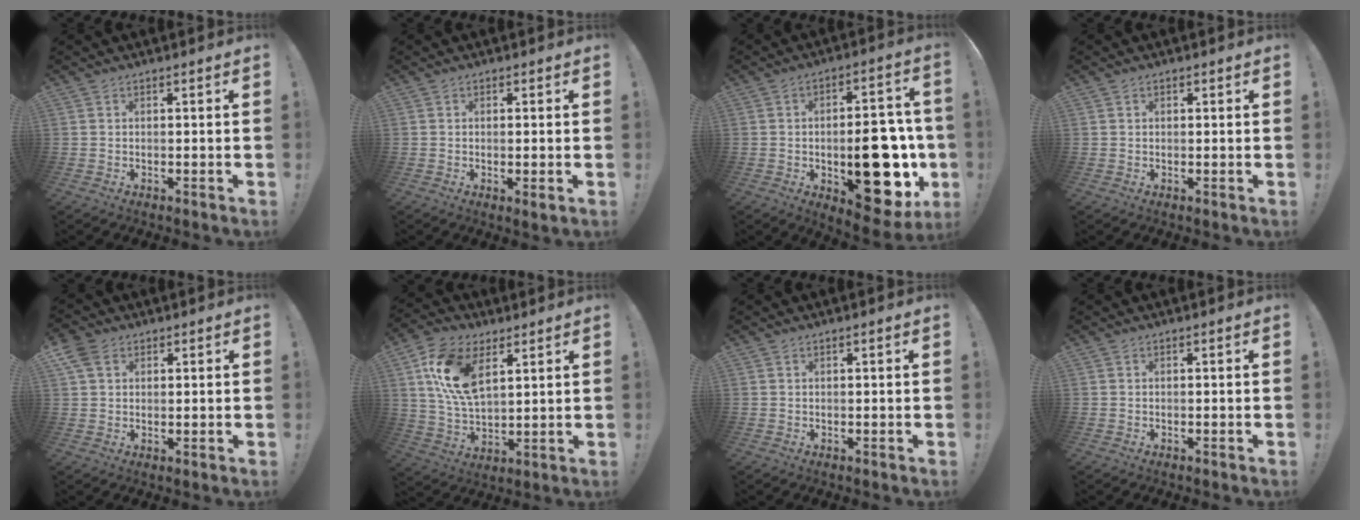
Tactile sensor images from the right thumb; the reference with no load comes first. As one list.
[{"total": 2.1, "force": [0.2, 0.0, 2.1], "torque": [-0.030, -0.004, 0.003]}, {"total": 21.6, "force": [-4.3, 10.8, 18.2], "torque": [-0.222, 0.013, -0.047]}, {"total": 0.6, "force": [0.2, 0.5, 0.1], "torque": [0.001, 0.001, 0.003]}, {"total": 5.7, "force": [2.7, 4.1, 3.0], "torque": [-0.046, -0.003, 0.054]}, {"total": 16.1, "force": [6.9, 9.1, 11.4], "torque": [-0.229, -0.018, 0.125]}, {"total": 0.5, "force": [0.2, -0.2, 0.4], "torque": [-0.005, -0.001, 0.003]}, {"total": 0.0}]